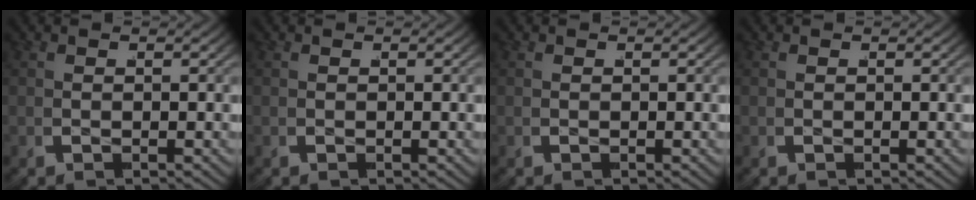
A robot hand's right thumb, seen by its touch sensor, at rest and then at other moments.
{"total": 0.0}
{"total": 0.0}
{"total": 0.0}